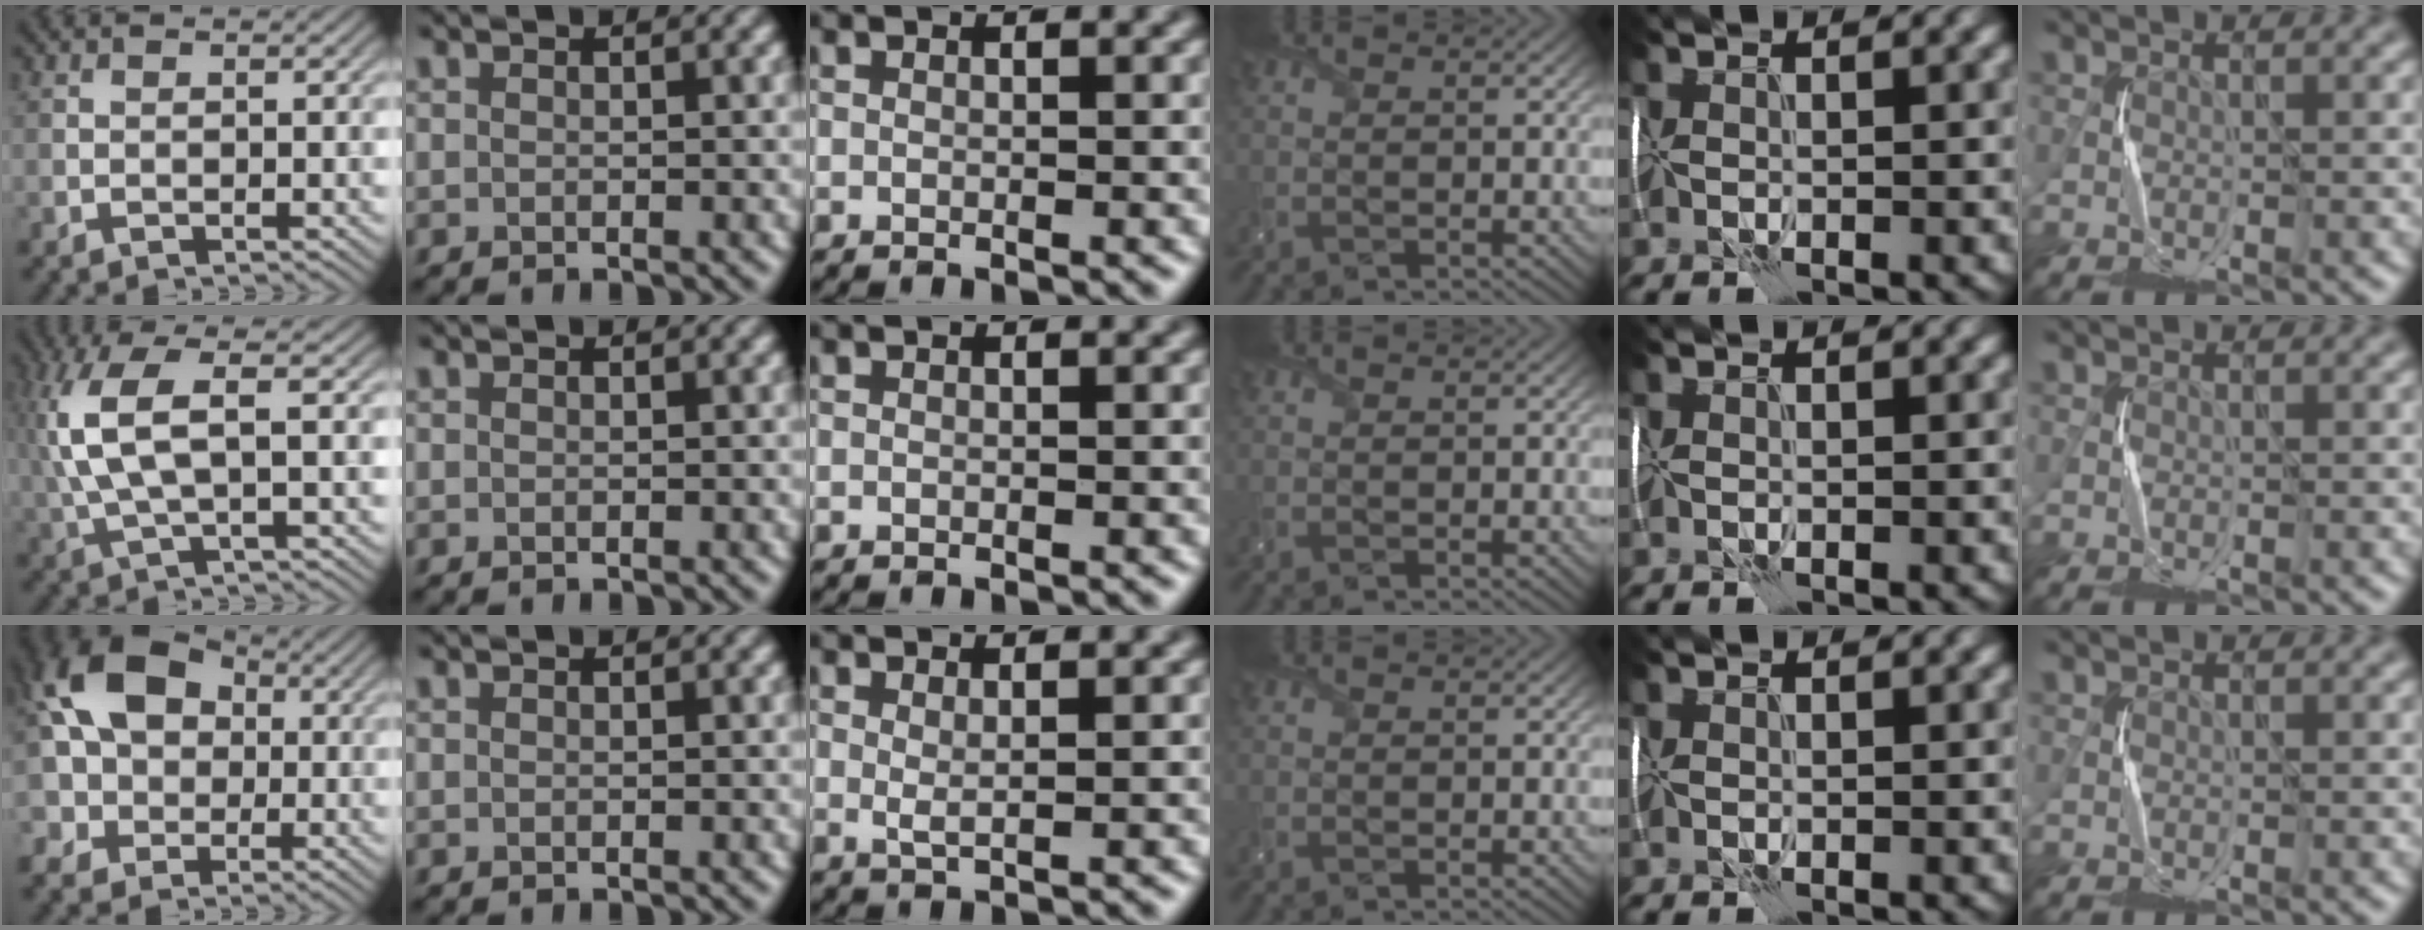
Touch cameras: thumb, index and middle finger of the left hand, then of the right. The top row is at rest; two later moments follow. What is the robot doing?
{"motion": "wrap", "object": "receipt paper"}